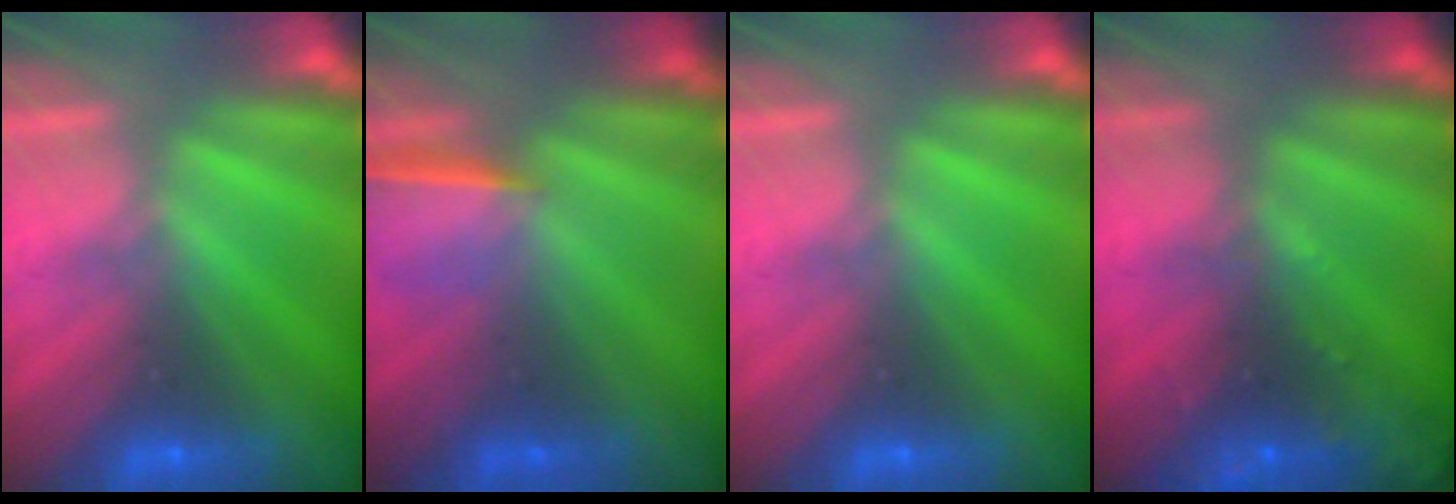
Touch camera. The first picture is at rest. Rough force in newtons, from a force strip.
{"total": 1.6}
{"total": 0.0}
{"total": 9.3}